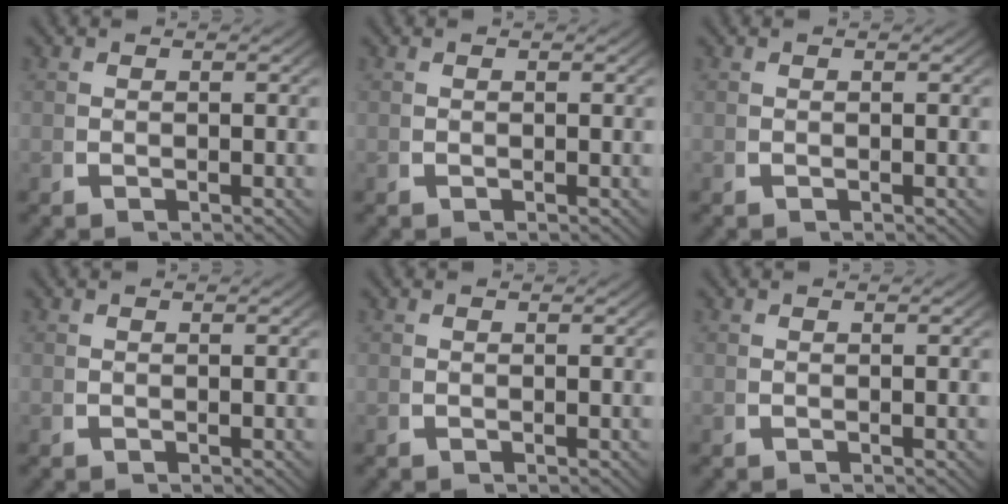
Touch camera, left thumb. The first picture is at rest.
{"total": 0.0}
{"total": 0.0}
{"total": 0.0}
{"total": 0.0}
{"total": 0.0}